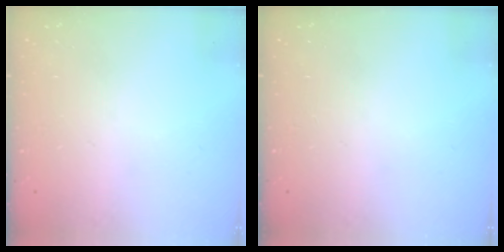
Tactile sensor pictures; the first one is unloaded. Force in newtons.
{"total": 0.0}